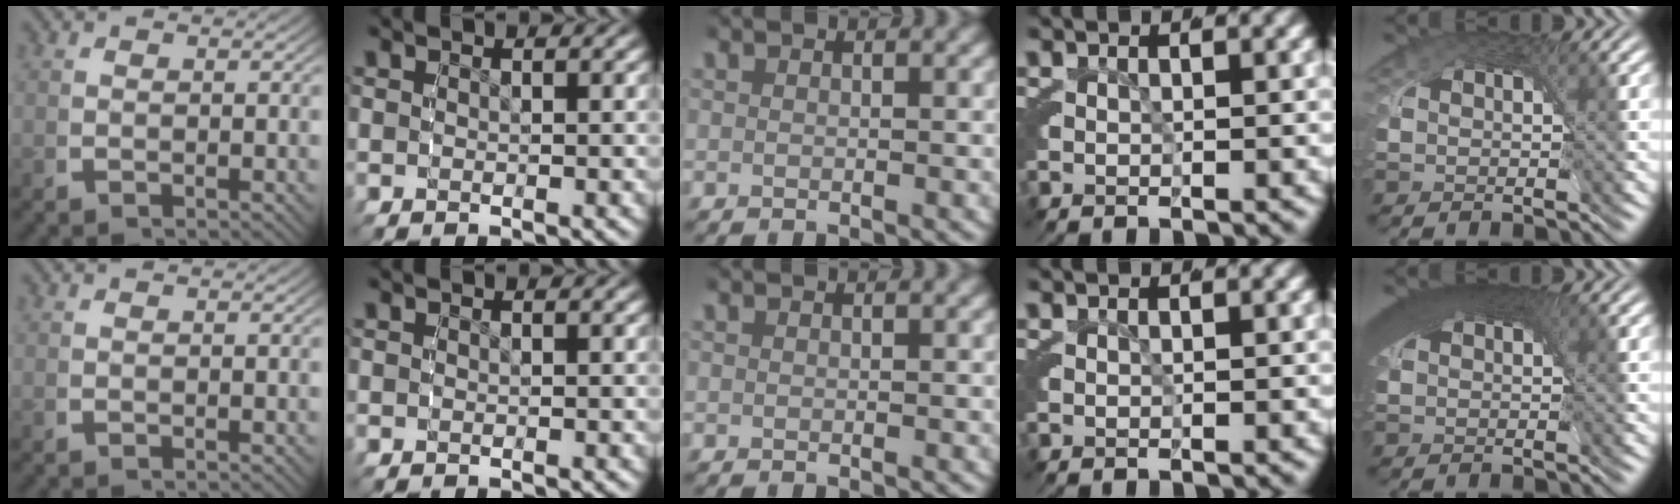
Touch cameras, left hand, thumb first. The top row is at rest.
{"little": {"total": 8.1, "force": [2.9, 4.0, 6.4], "torque": [-0.100, 0.018, 0.030]}}